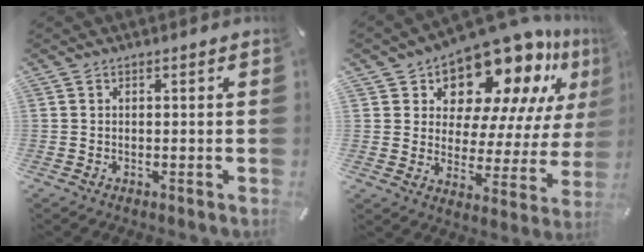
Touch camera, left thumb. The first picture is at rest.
{"total": 16.5, "force": [13.2, 7.5, 6.4], "torque": [-0.100, -0.121, 0.223]}